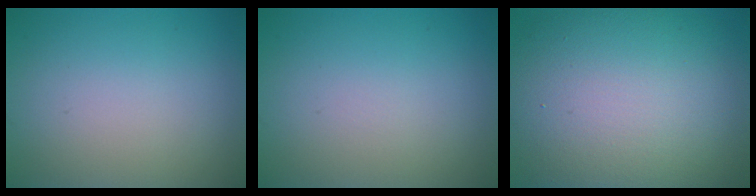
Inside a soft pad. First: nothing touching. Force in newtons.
{"total": 0.0}
{"total": 15.1, "press": 15.1, "slide": 0.5}